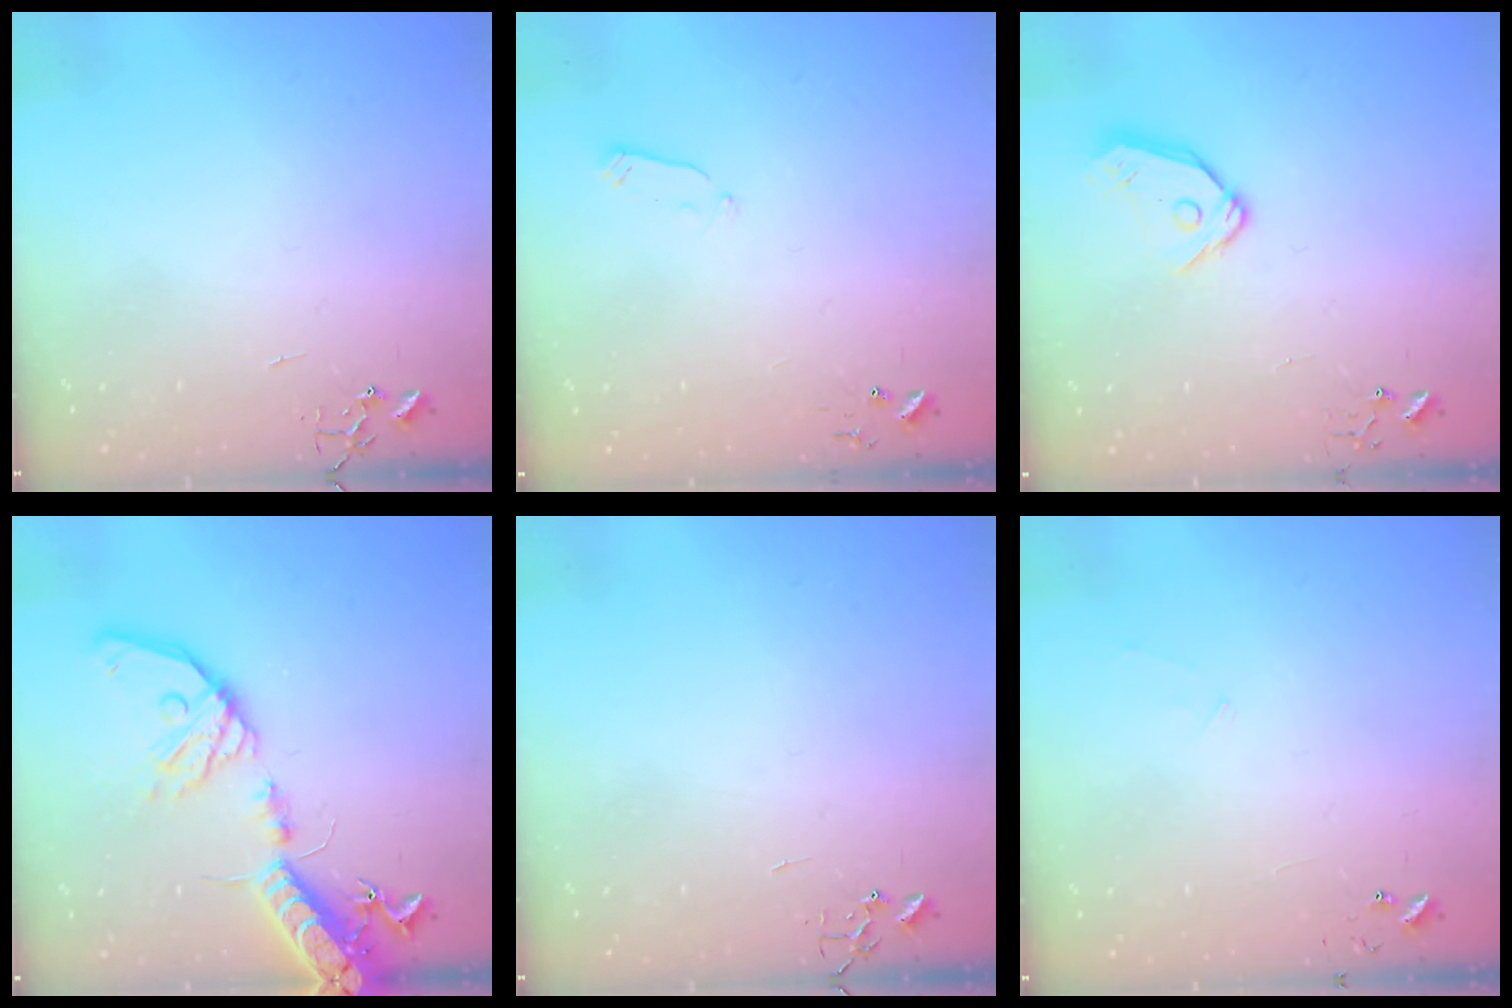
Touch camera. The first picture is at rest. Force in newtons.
{"total": 2.7, "press": 2.6, "slide": 0.4}
{"total": 9.4, "press": 9.4, "slide": 0.7}
{"total": 19.5, "press": 19.2, "slide": 3.6}
{"total": 0.0}
{"total": 5.4, "press": 5.4, "slide": 0.4}